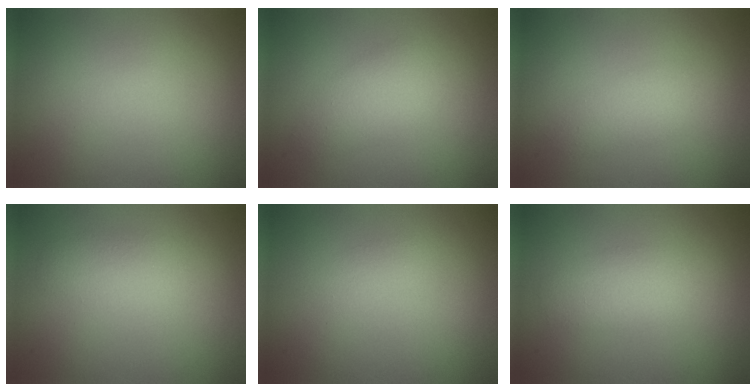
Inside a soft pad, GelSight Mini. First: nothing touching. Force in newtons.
{"total": 2.7, "press": 2.7, "slide": 0.1}
{"total": 2.0, "press": 2.0, "slide": 0.1}
{"total": 2.3, "press": 2.3, "slide": 0.1}
{"total": 0.8, "press": 0.8, "slide": 0.0}
{"total": 2.7, "press": 2.7, "slide": 0.2}